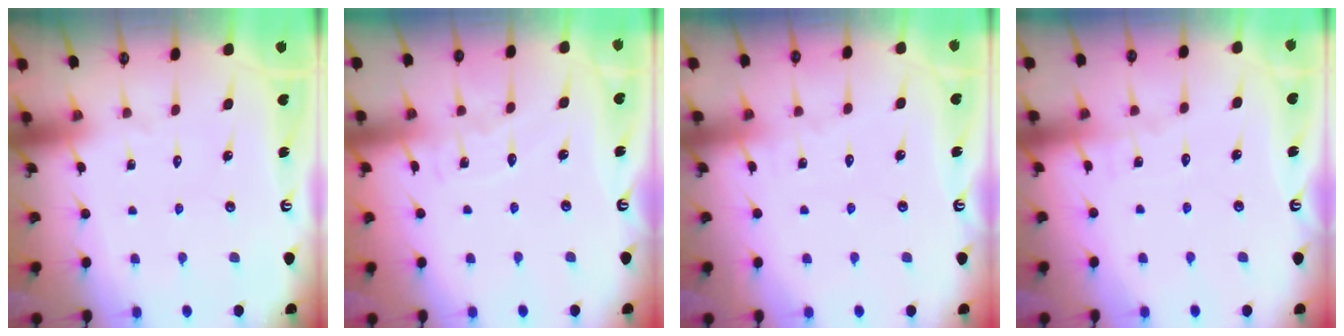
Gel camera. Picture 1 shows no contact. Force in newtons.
{"total": 3.5, "press": 3.5, "slide": 0.5}
{"total": 3.0, "press": 2.9, "slide": 0.3}
{"total": 2.6, "press": 2.6, "slide": 0.3}